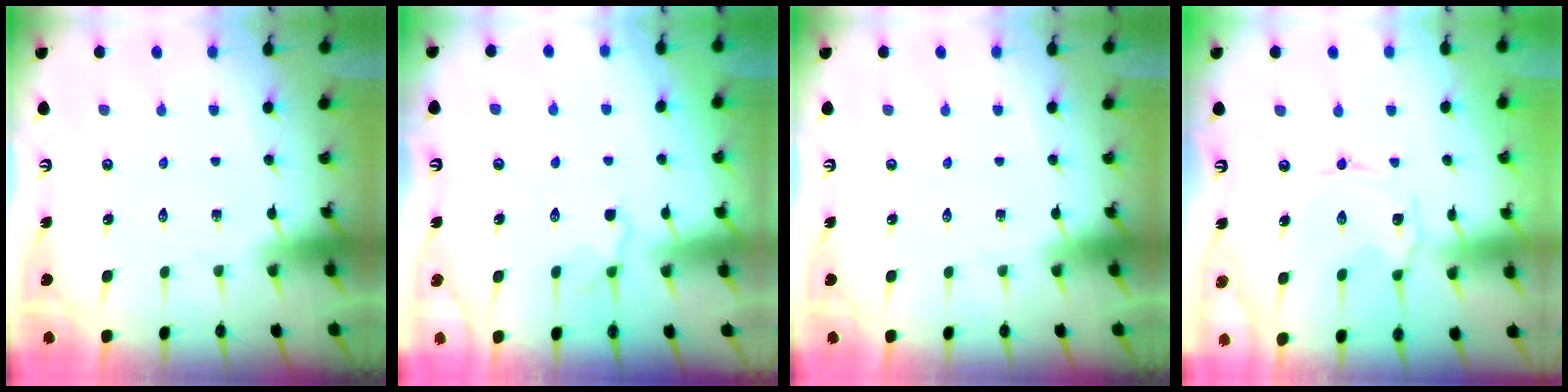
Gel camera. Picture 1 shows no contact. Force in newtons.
{"total": 3.8, "press": 3.4, "slide": 1.7}
{"total": 0.0}
{"total": 1.7, "press": 1.7, "slide": 0.4}